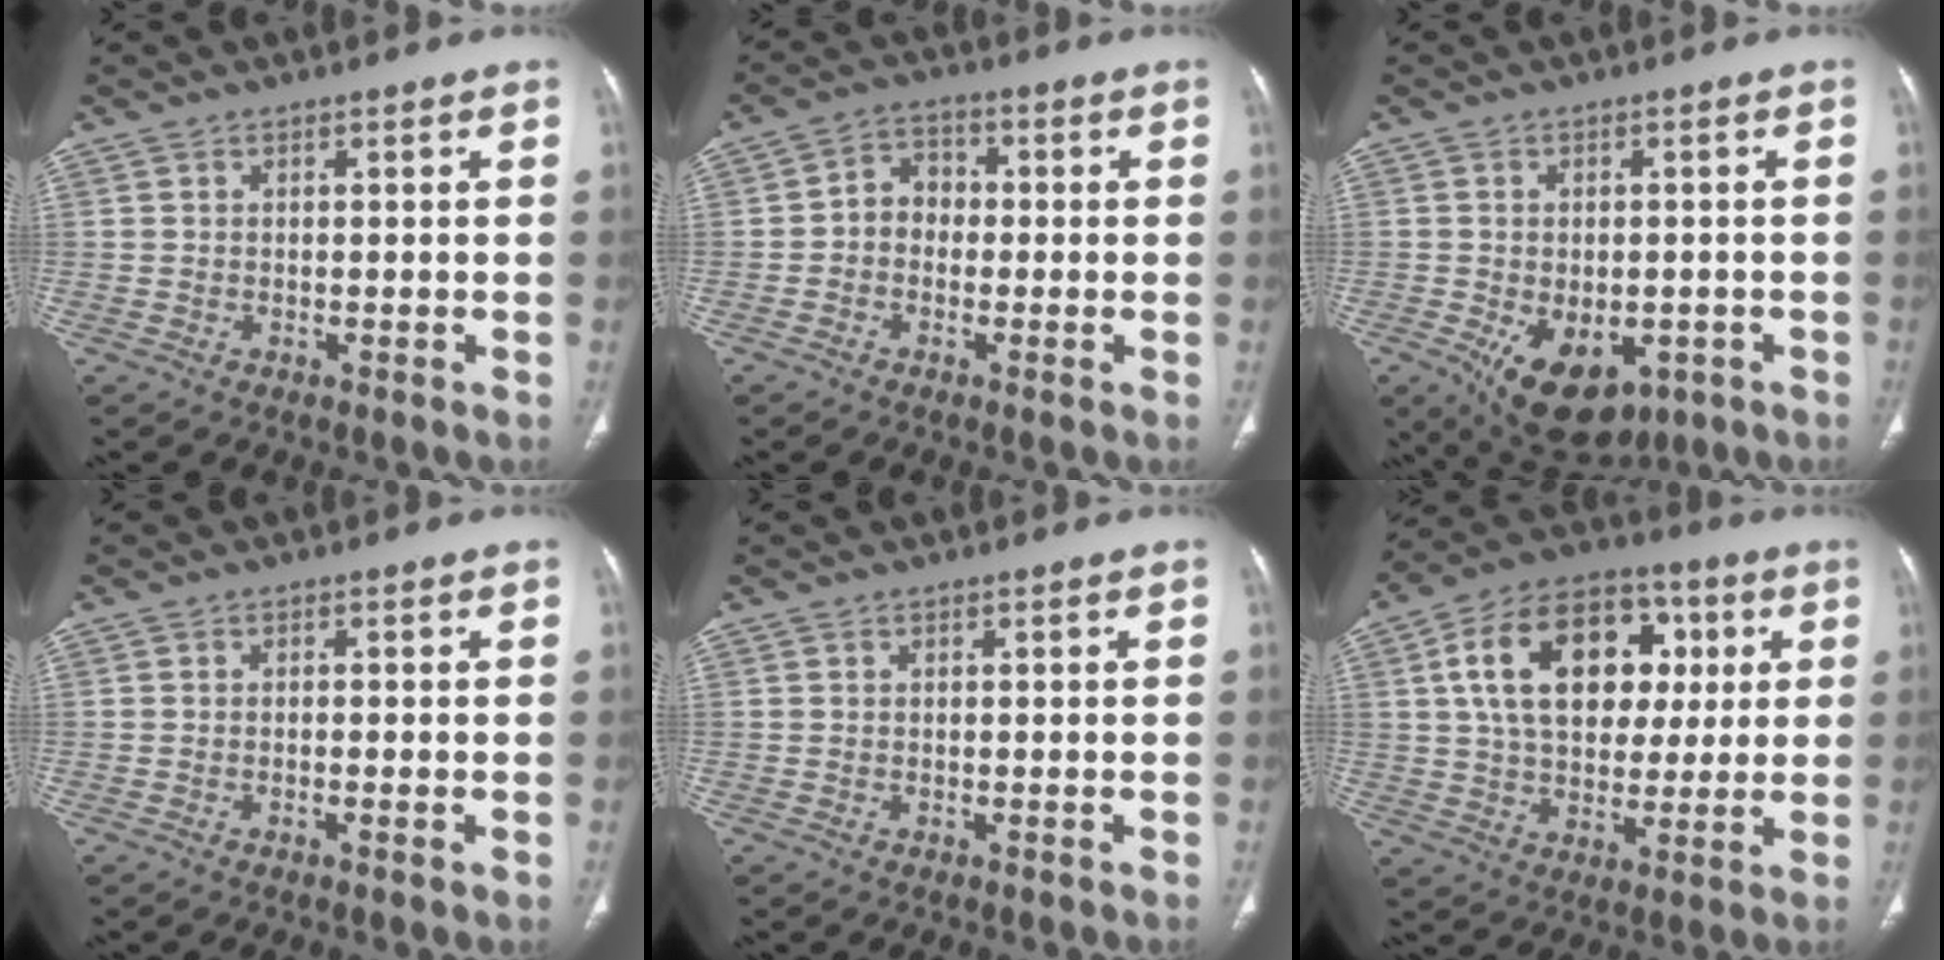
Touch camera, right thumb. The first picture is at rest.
{"total": 5.3, "force": [-0.7, 4.4, 2.8], "torque": [-0.026, 0.023, -0.024]}
{"total": 12.8, "force": [-5.0, 7.7, 8.8], "torque": [-0.124, 0.000, -0.055]}
{"total": 1.3, "force": [-0.4, 0.2, 1.2], "torque": [-0.028, -0.004, -0.009]}
{"total": 0.0}
{"total": 20.7, "force": [5.0, 14.1, 14.2], "torque": [-0.218, 0.011, 0.080]}